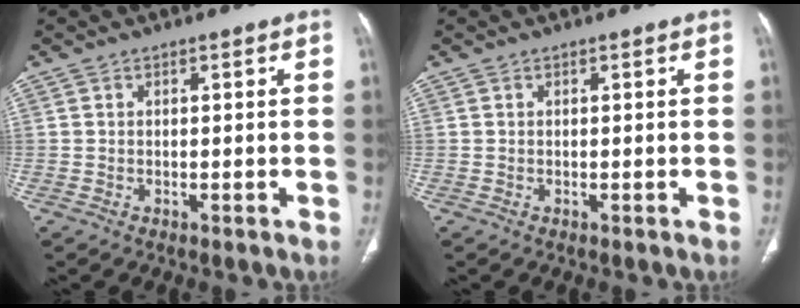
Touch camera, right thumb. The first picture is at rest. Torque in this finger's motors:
{"motor_torque": [0.00, 0.00, -0.14, 0.09, 0.01]}